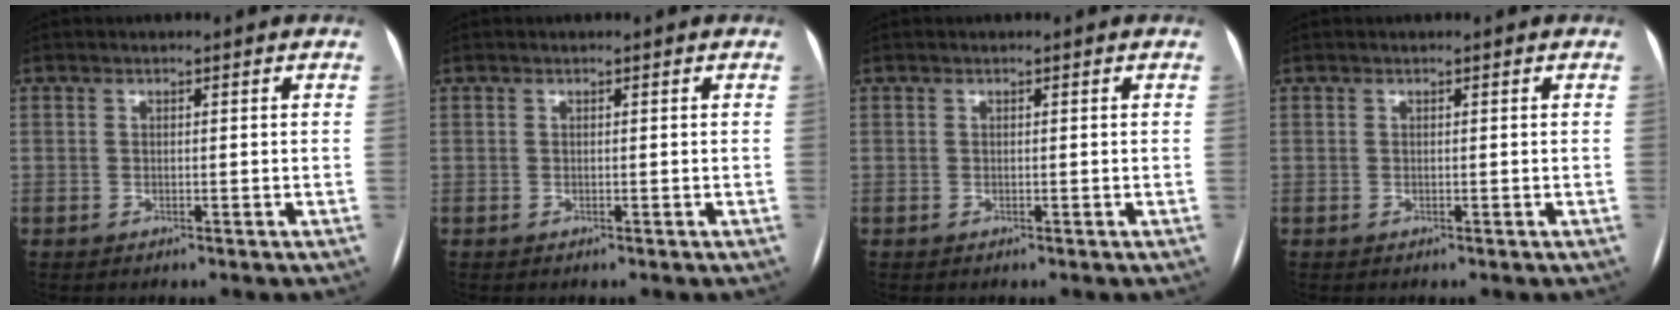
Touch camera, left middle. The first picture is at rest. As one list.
[{"total": 0.0}, {"total": 0.0}, {"total": 0.0}]